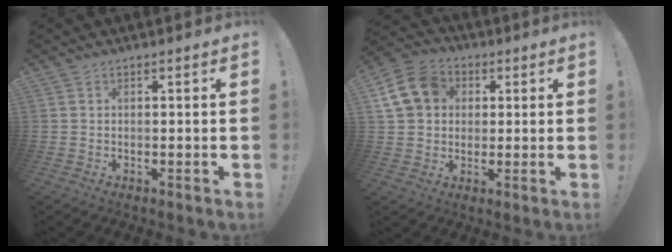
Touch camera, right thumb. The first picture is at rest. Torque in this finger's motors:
{"motor_torque": [0.06, 0.26, 0.70, 0.20, 0.04]}